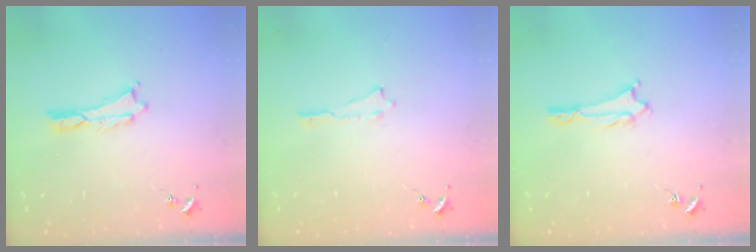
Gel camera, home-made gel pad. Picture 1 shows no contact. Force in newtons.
{"total": 0.0}
{"total": 1.0, "press": 1.0, "slide": 0.1}